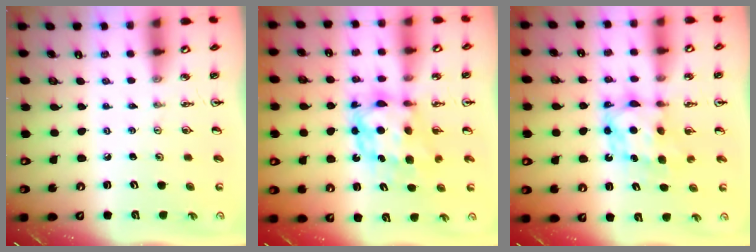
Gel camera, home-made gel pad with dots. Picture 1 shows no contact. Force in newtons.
{"total": 7.7, "press": 7.7, "slide": 0.7}
{"total": 7.0, "press": 7.0, "slide": 0.4}